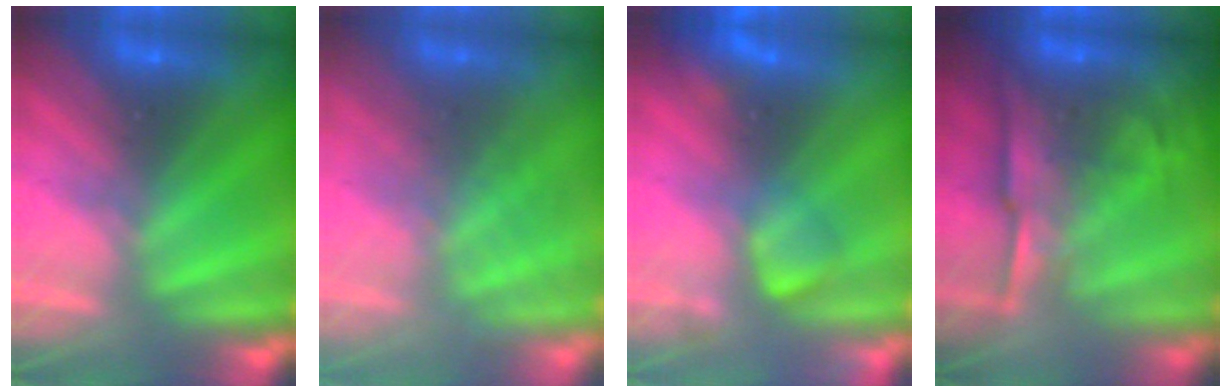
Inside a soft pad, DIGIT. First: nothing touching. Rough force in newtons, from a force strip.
{"total": 3.0}
{"total": 2.4}
{"total": 7.3}